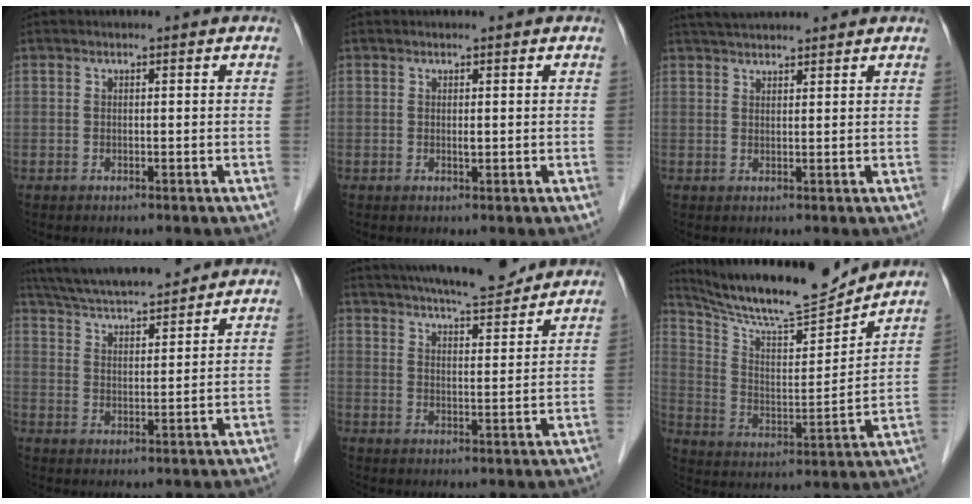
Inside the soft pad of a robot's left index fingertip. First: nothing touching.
{"total": 0.5, "force": [0.2, 0.2, 0.5], "torque": [-0.011, -0.001, 0.002]}
{"total": 6.2, "force": [5.7, 0.9, 2.4], "torque": [-0.041, 0.039, 0.093]}
{"total": 13.9, "force": [12.6, 1.6, 5.6], "torque": [-0.105, 0.026, 0.208]}
{"total": 14.0, "force": [12.5, 1.5, 6.0], "torque": [-0.100, 0.008, 0.186]}
{"total": 16.2, "force": [15.3, 0.5, 5.4], "torque": [-0.109, -0.008, 0.258]}